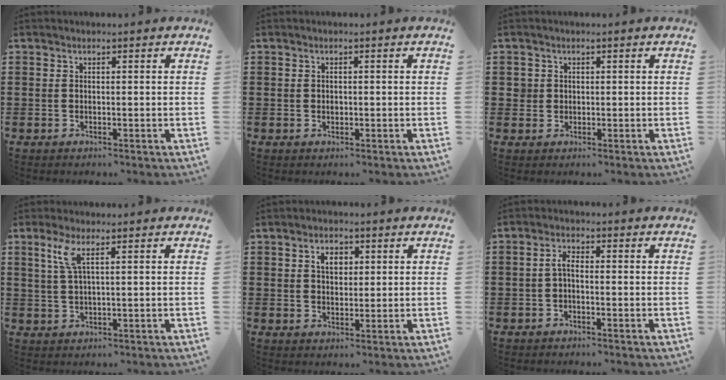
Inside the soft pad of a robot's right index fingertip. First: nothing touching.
{"total": 0.7, "force": [0.1, 0.5, 0.4], "torque": [-0.010, 0.002, 0.001]}
{"total": 1.6, "force": [0.3, 1.5, 0.3], "torque": [-0.012, 0.008, 0.006]}
{"total": 3.9, "force": [1.8, 0.8, 3.4], "torque": [-0.074, 0.005, 0.028]}
{"total": 3.0, "force": [1.0, 2.1, 1.9], "torque": [-0.037, 0.008, 0.015]}
{"total": 2.1, "force": [-0.7, 0.8, 1.8], "torque": [-0.043, 0.002, -0.017]}